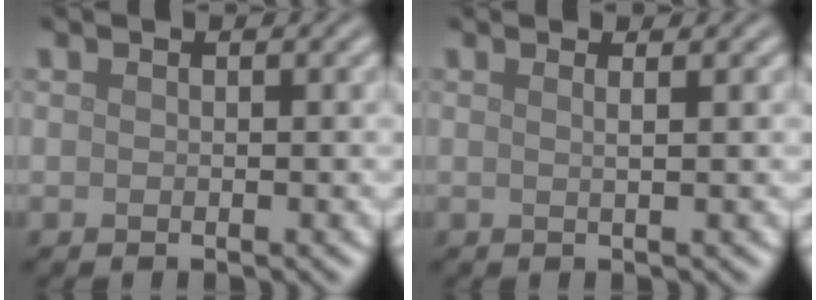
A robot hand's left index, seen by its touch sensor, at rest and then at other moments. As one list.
[{"total": 1.6, "force": [0.7, 0.7, 1.2], "torque": [-0.006, 0.000, -0.011]}]